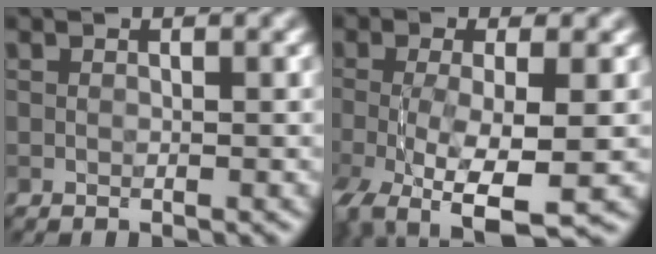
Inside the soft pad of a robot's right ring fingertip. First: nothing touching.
{"total": 7.5, "force": [-2.7, 2.1, 6.7], "torque": [-0.123, -0.013, -0.040]}